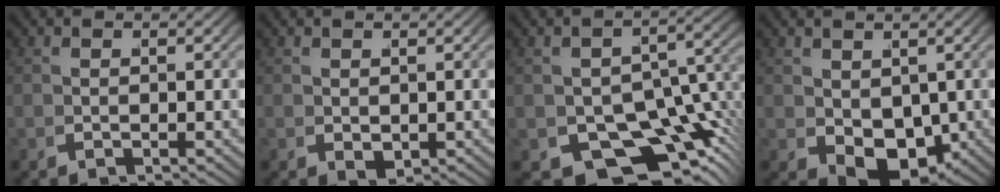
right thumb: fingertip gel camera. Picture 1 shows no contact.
{"total": 1.1, "force": [0.2, 0.8, 0.8], "torque": [-0.019, -0.011, 0.018]}
{"total": 11.9, "force": [-6.3, 7.4, 6.8], "torque": [-0.121, -0.067, -0.065]}
{"total": 5.5, "force": [-0.4, 3.7, 4.1], "torque": [-0.076, -0.036, 0.022]}